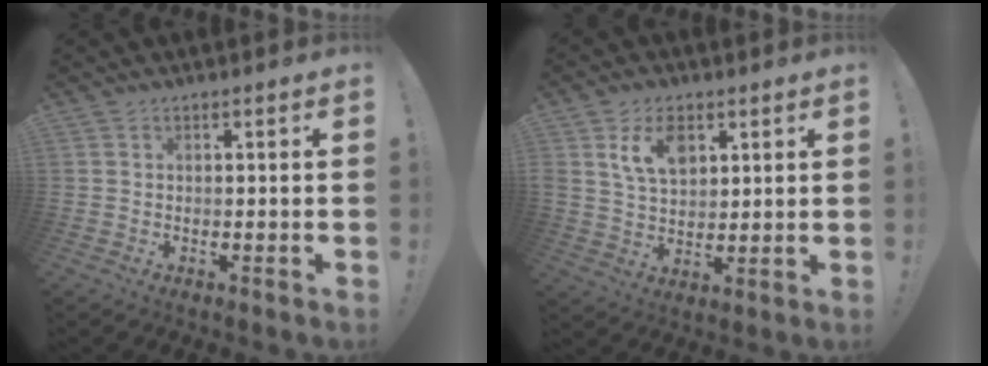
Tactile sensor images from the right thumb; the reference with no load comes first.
{"total": 9.9, "force": [4.6, 6.5, 5.9], "torque": [-0.102, -0.004, 0.087]}